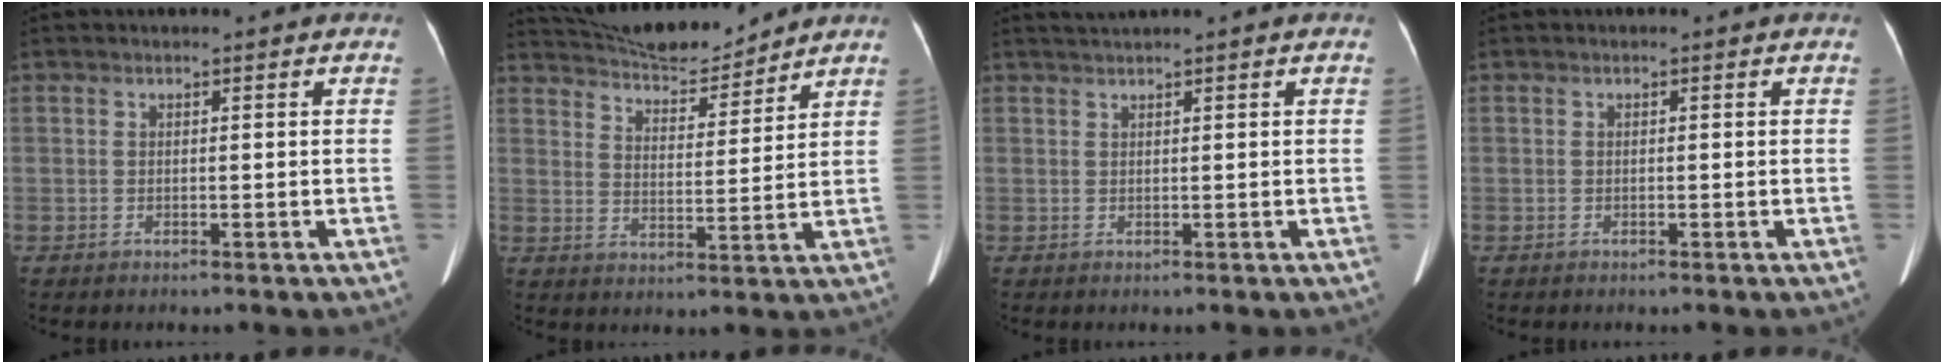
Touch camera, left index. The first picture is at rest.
{"total": 11.6, "force": [11.1, 1.5, 3.1], "torque": [-0.059, -0.001, 0.180]}
{"total": 1.4, "force": [1.2, -0.6, 0.5], "torque": [-0.010, 0.007, 0.029]}
{"total": 0.0}